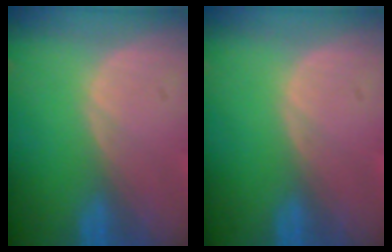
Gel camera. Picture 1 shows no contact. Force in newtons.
{"total": 0.0}